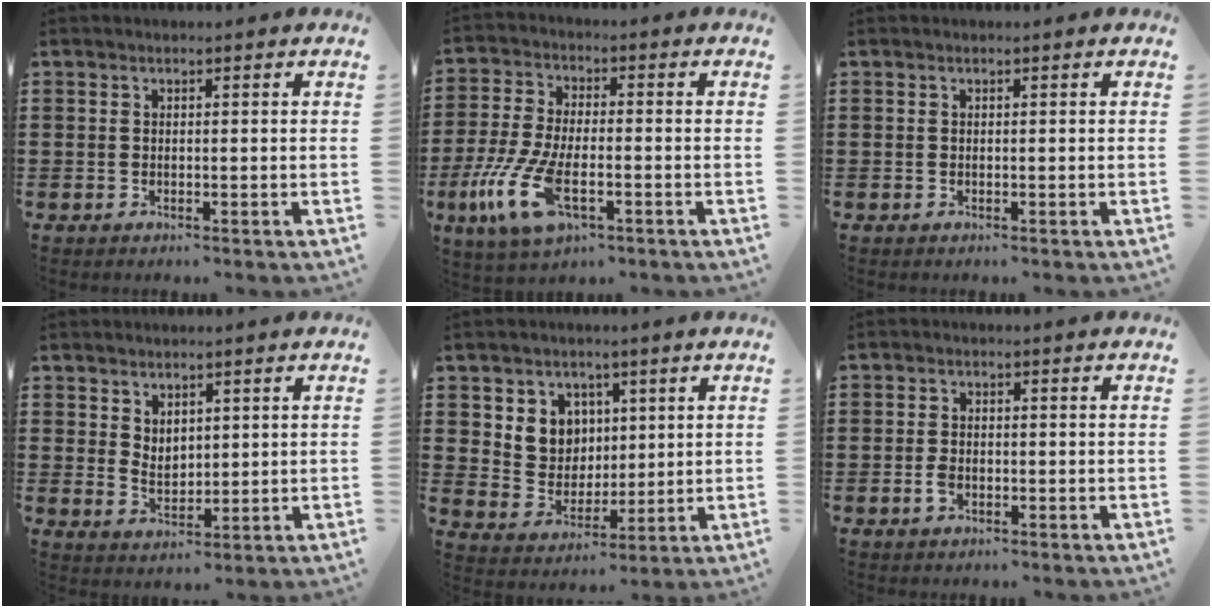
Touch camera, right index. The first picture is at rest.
{"total": 10.5, "force": [-4.3, 4.4, 8.4], "torque": [-0.205, -0.014, -0.081]}
{"total": 0.0}
{"total": 3.2, "force": [2.2, 2.1, 1.0], "torque": [-0.019, 0.001, 0.041]}
{"total": 6.4, "force": [2.9, 5.7, 1.1], "torque": [-0.047, 0.000, 0.053]}
{"total": 2.0, "force": [-0.8, 1.1, 1.5], "torque": [-0.037, -0.003, -0.016]}